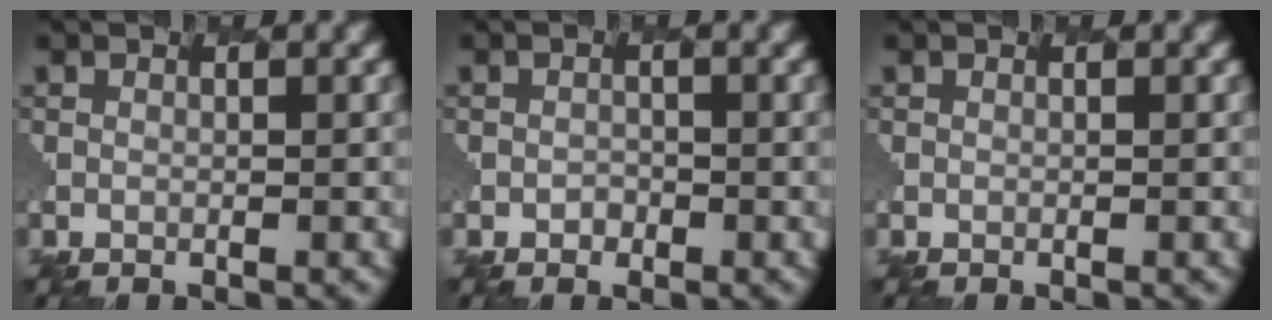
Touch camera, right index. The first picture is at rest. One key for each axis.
{"total": 1.0, "fx": -0.5, "fy": 0.5, "fz": -0.7, "tx": 0.000, "ty": 0.004, "tz": -0.011}
{"total": 0.0}